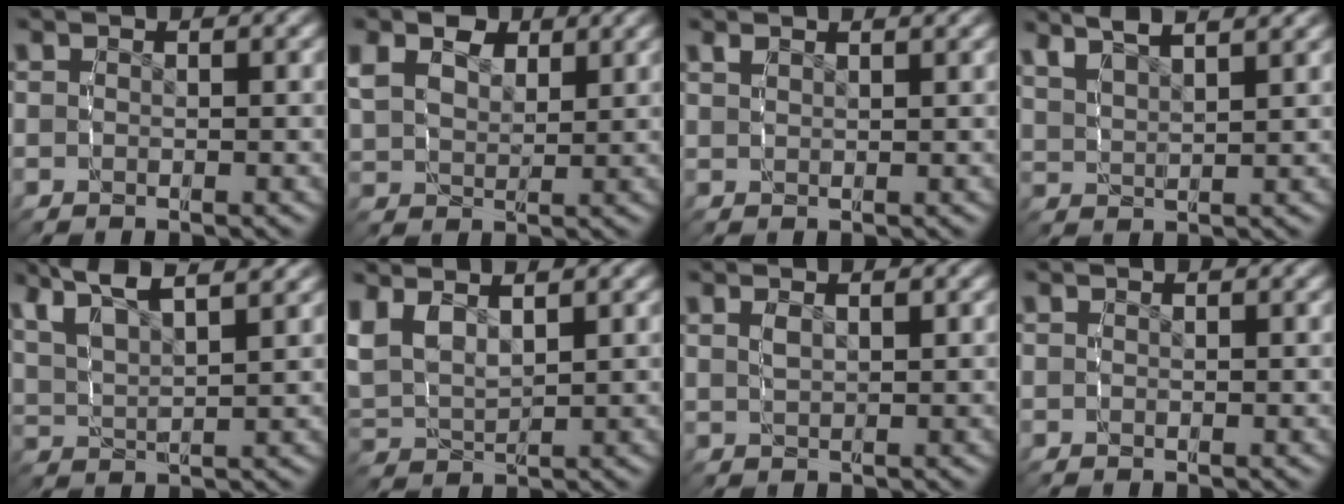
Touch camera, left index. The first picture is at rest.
{"total": 4.1, "force": [2.5, 2.5, 2.0], "torque": [-0.042, -0.003, 0.048]}
{"total": 1.5, "force": [1.3, -0.7, 0.1], "torque": [0.002, 0.004, 0.025]}
{"total": 4.8, "force": [4.1, 1.2, 2.1], "torque": [-0.035, 0.008, 0.071]}
{"total": 6.5, "force": [4.7, 2.8, 3.5], "torque": [-0.071, 0.015, 0.073]}
{"total": 4.8, "force": [2.2, 3.2, 2.9], "torque": [-0.088, -0.005, 0.044]}
{"total": 1.1, "force": [0.9, -0.3, 0.6], "torque": [-0.011, 0.001, 0.020]}
{"total": 0.0}